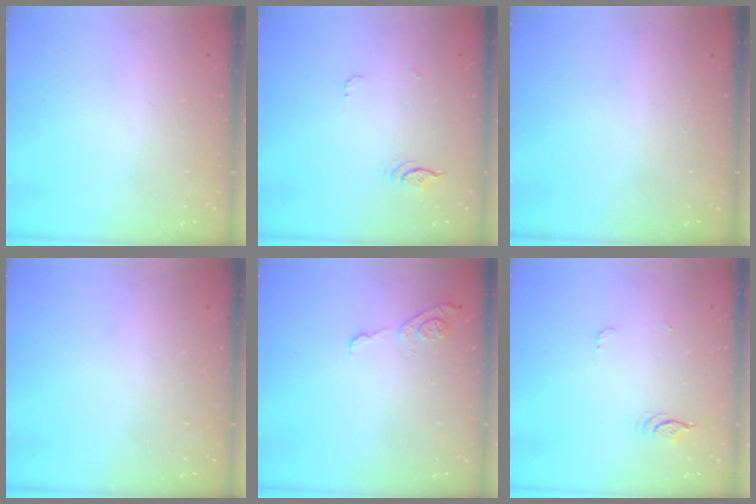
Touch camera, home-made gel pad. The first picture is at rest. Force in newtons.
{"total": 3.8, "press": 3.4, "slide": 1.6}
{"total": 0.0}
{"total": 0.0}
{"total": 7.6, "press": 7.5, "slide": 0.8}
{"total": 3.8, "press": 3.4, "slide": 1.6}